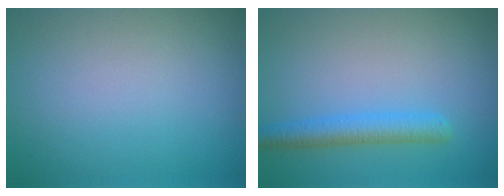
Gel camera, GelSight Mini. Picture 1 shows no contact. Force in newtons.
{"total": 2.9, "press": 2.9, "slide": 0.2}